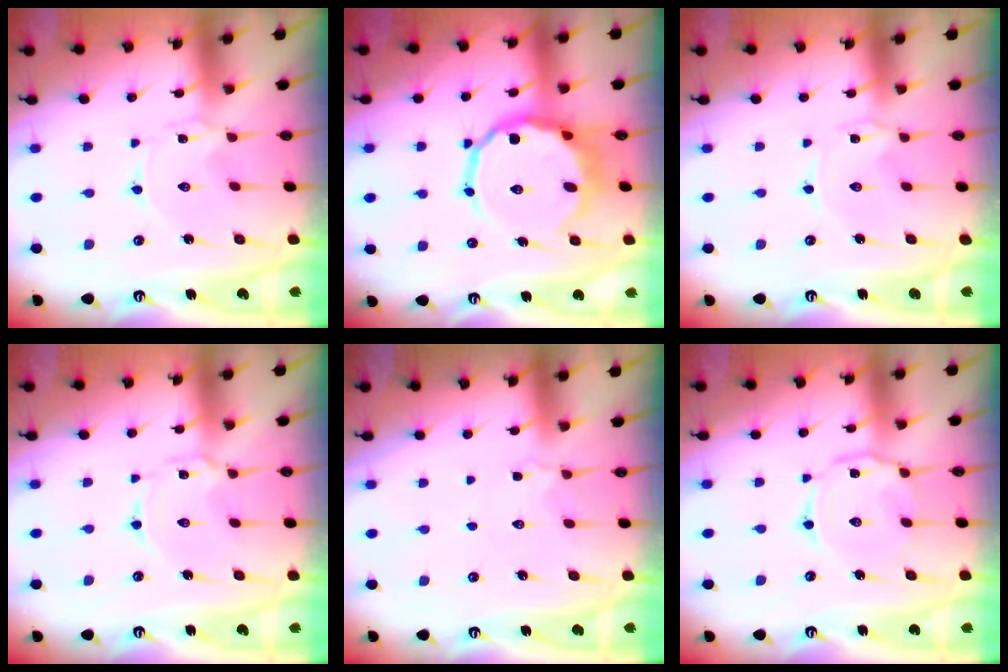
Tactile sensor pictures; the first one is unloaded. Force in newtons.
{"total": 12.2, "press": 11.8, "slide": 3.1}
{"total": 0.8, "press": 0.8, "slide": 0.1}
{"total": 2.2, "press": 2.2, "slide": 0.3}
{"total": 1.3, "press": 1.2, "slide": 0.5}
{"total": 6.1, "press": 6.1, "slide": 0.5}